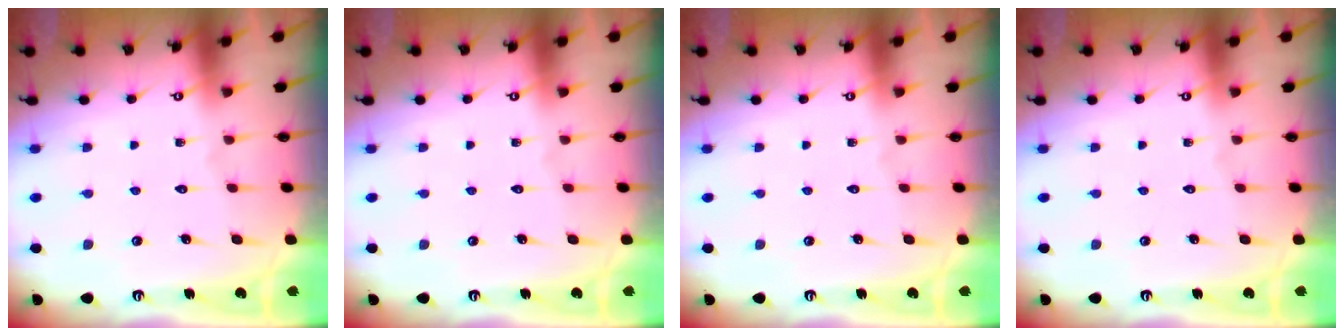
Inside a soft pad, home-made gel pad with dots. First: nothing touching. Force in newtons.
{"total": 0.0}
{"total": 0.0}
{"total": 0.0}